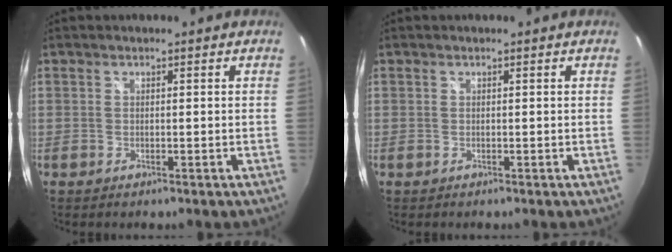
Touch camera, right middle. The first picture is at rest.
{"total": 0.0}